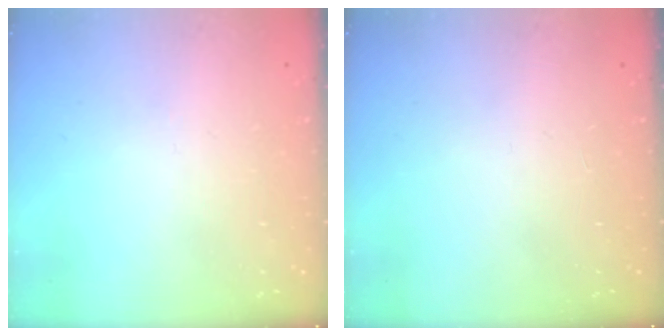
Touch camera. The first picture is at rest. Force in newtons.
{"total": 0.0}